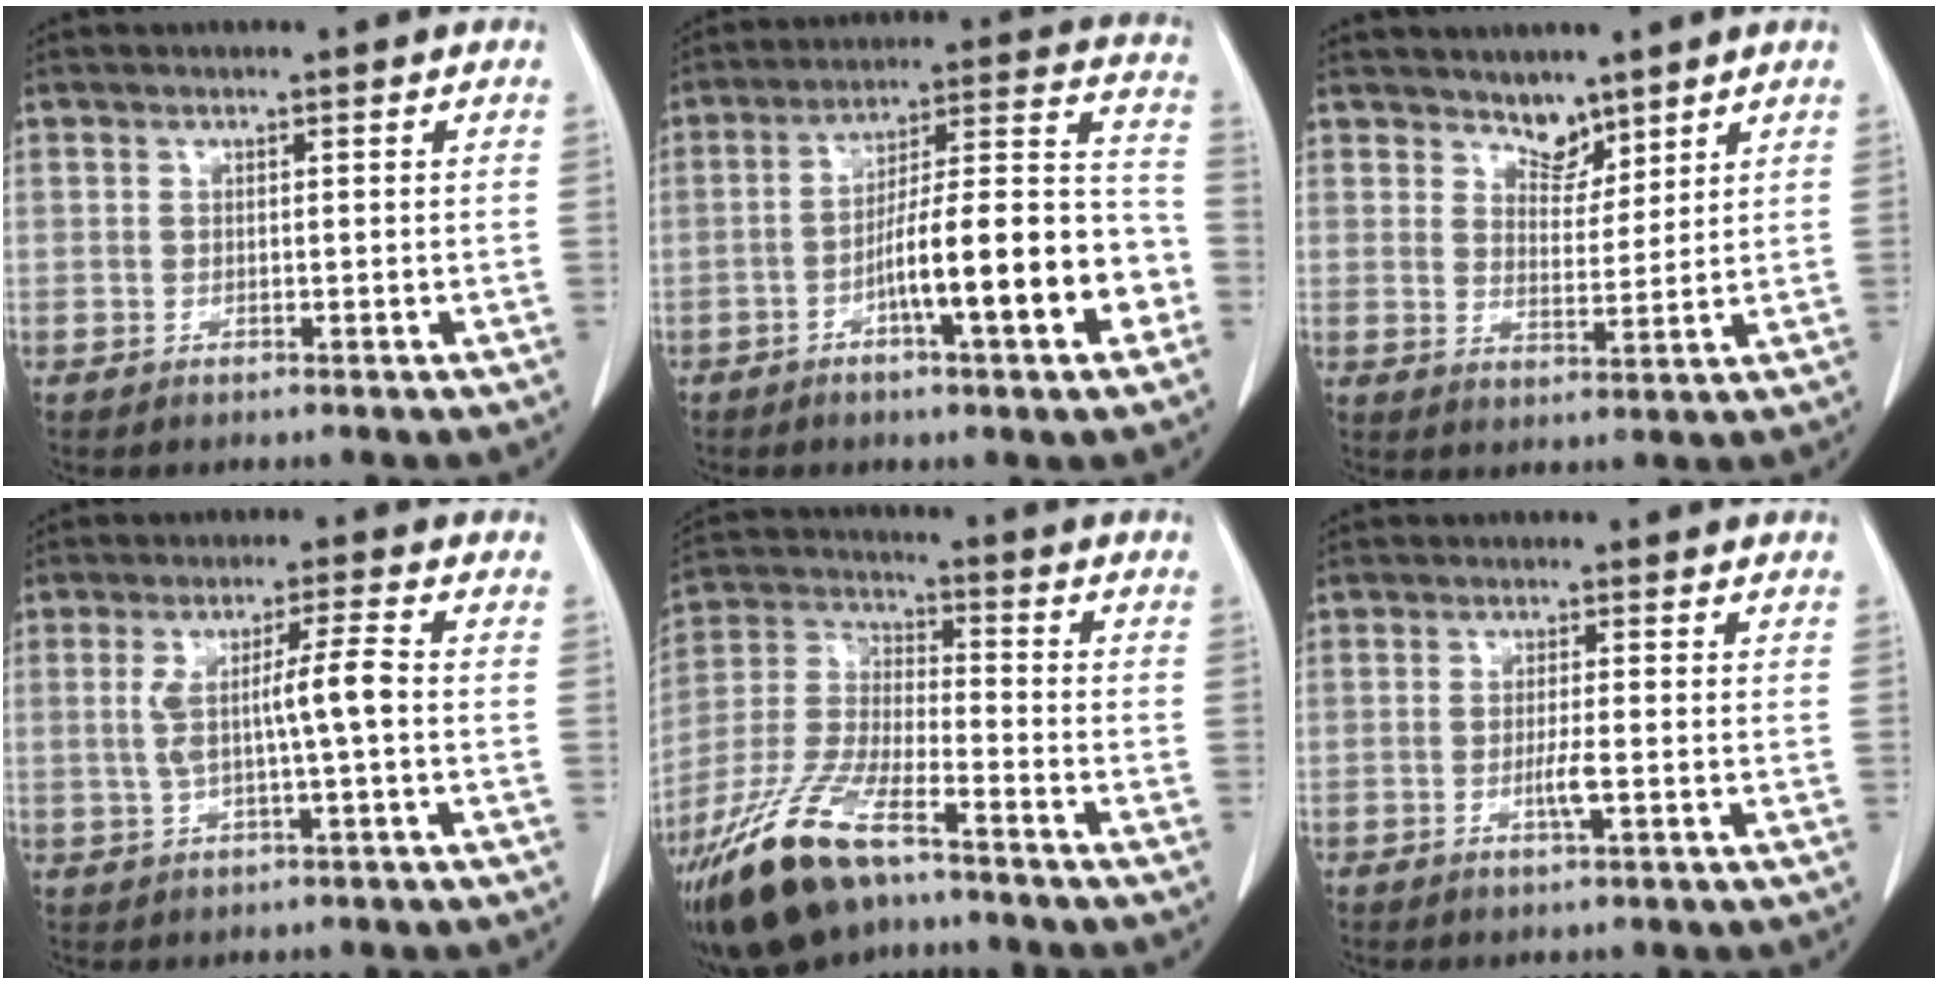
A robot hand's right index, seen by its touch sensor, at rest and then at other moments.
{"total": 16.3, "force": [-5.7, 2.0, 15.1], "torque": [-0.227, 0.020, -0.084]}
{"total": 4.1, "force": [3.5, 1.9, 0.9], "torque": [-0.011, -0.001, 0.066]}
{"total": 6.1, "force": [0.0, -0.2, 6.1], "torque": [-0.116, 0.012, 0.006]}
{"total": 16.5, "force": [-11.3, 4.9, 11.0], "torque": [-0.247, -0.019, -0.211]}
{"total": 2.3, "force": [-0.7, -0.1, 2.2], "torque": [-0.046, -0.002, -0.010]}